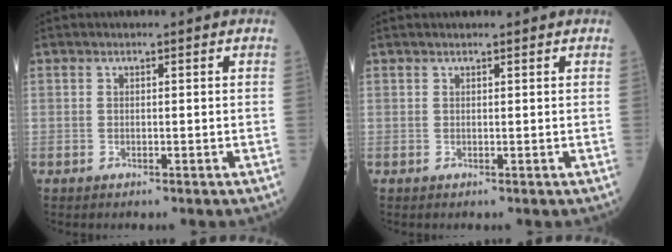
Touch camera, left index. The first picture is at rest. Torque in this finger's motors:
{"motor_torque": [0.14, 0.25, -0.02, 0.00]}